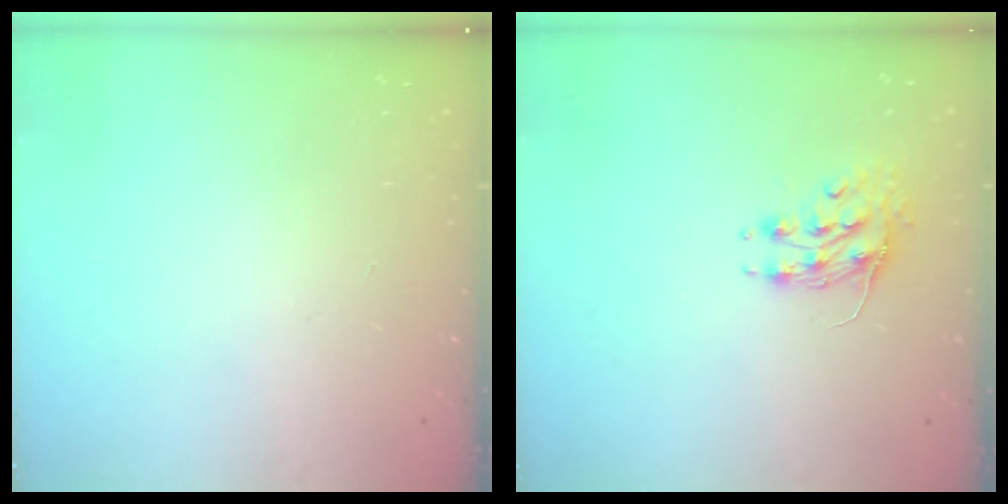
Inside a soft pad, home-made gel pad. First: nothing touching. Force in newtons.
{"total": 8.4, "press": 8.3, "slide": 1.0}